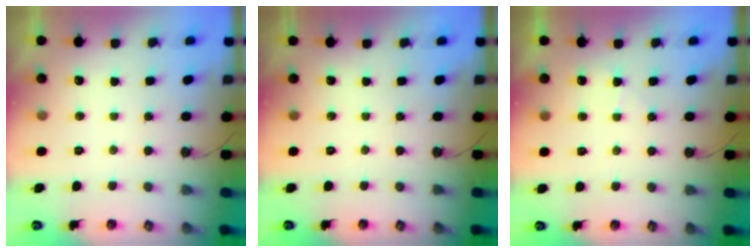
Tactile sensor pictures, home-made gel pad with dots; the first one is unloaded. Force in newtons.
{"total": 0.0}
{"total": 3.8, "press": 3.7, "slide": 0.7}